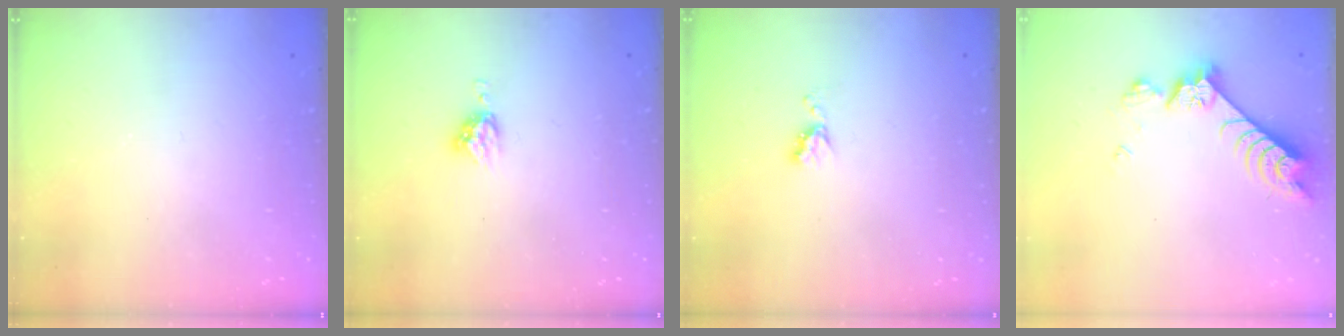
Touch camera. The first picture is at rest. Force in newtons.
{"total": 5.1, "press": 5.1, "slide": 0.7}
{"total": 4.4, "press": 4.3, "slide": 0.5}
{"total": 7.6, "press": 7.6, "slide": 0.8}